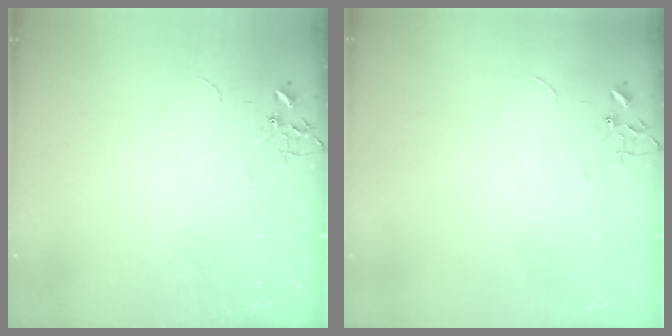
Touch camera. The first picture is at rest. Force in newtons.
{"total": 0.0}